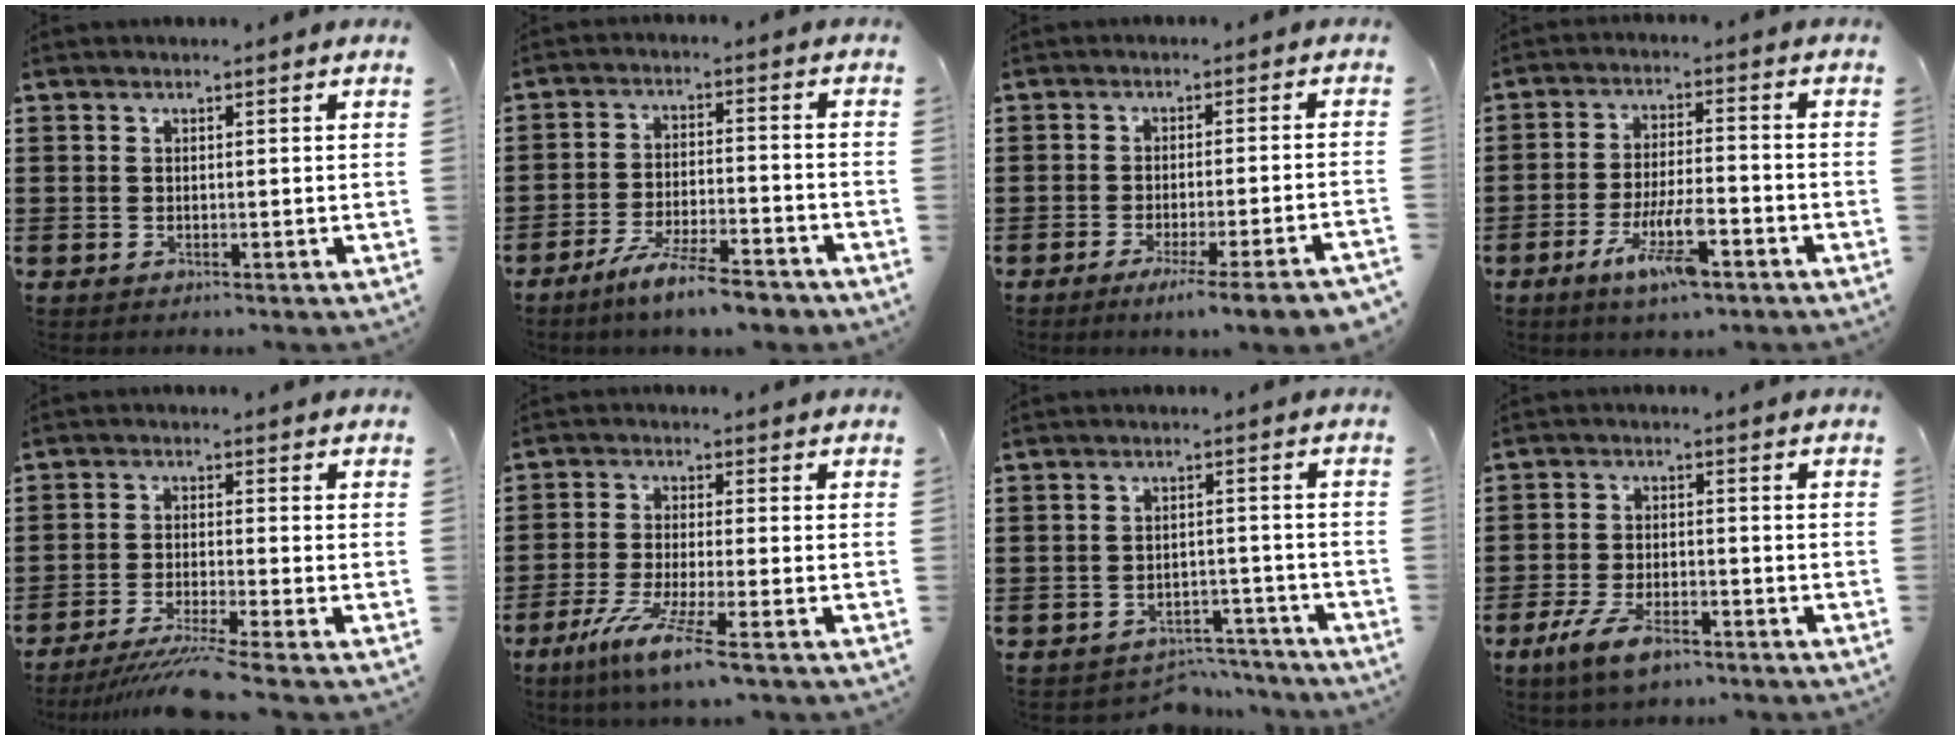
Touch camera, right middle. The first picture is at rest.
{"total": 7.7, "force": [-6.4, 0.5, 4.2], "torque": [-0.084, -0.005, -0.119]}
{"total": 4.6, "force": [-3.4, -0.6, 3.1], "torque": [-0.047, -0.017, -0.061]}
{"total": 8.9, "force": [-4.5, 2.5, 7.2], "torque": [-0.145, -0.002, -0.081]}
{"total": 5.4, "force": [-4.4, -0.6, 3.1], "torque": [-0.056, -0.021, -0.081]}
{"total": 6.5, "force": [-4.4, -0.2, 4.8], "torque": [-0.106, -0.020, -0.083]}
{"total": 3.9, "force": [-3.9, 0.7, 0.1], "torque": [-0.008, 0.002, -0.080]}
{"total": 6.1, "force": [-3.8, 2.2, 4.2], "torque": [-0.095, -0.003, -0.070]}